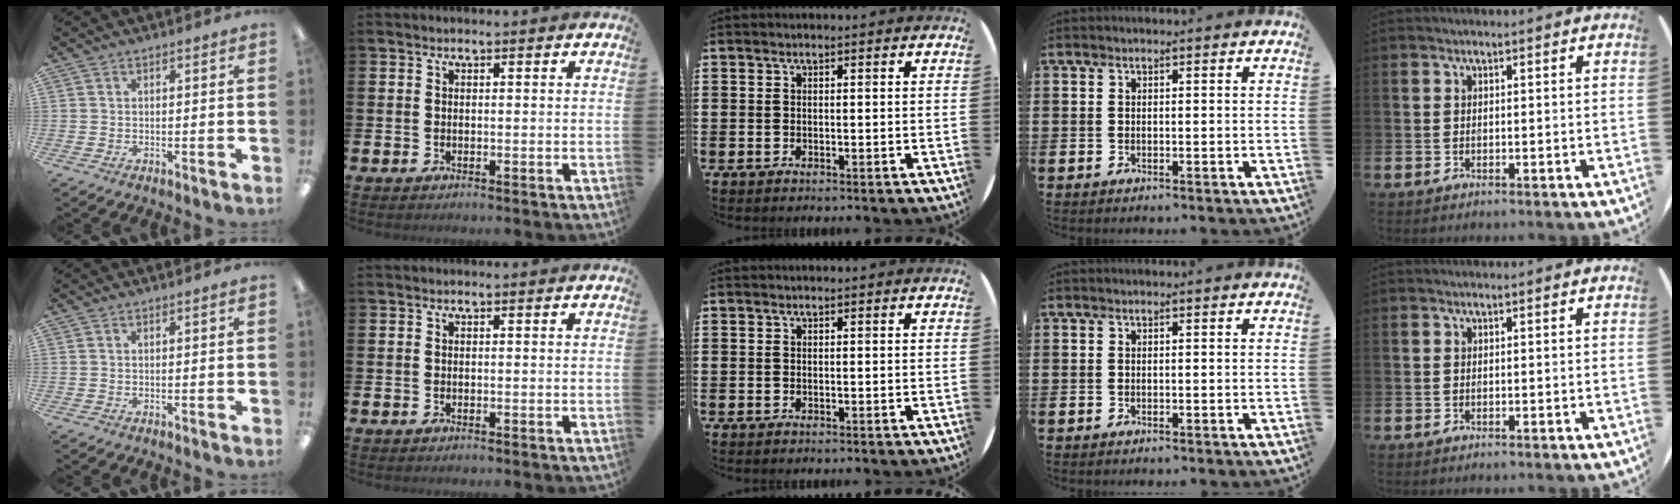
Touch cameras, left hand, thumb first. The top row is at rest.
{}